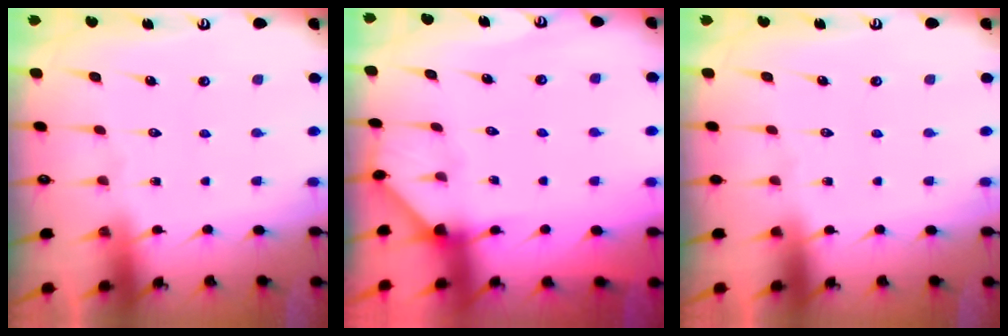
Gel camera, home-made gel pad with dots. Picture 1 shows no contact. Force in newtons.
{"total": 2.8, "press": 2.8, "slide": 0.2}
{"total": 0.0}